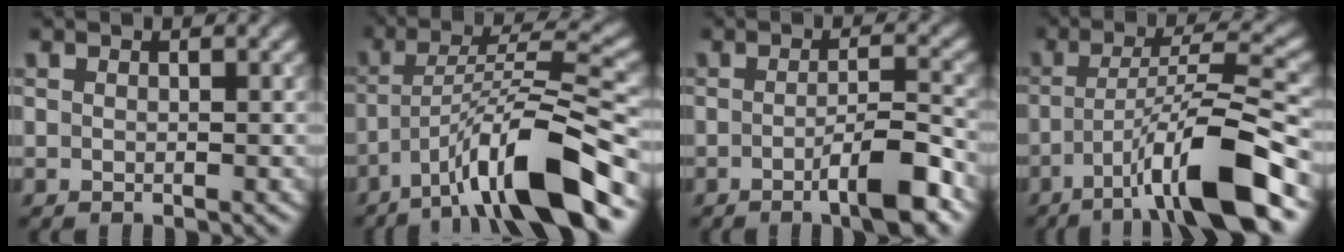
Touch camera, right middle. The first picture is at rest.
{"total": 10.6, "force": [-6.1, 1.9, 8.4], "torque": [-0.133, 0.016, -0.108]}
{"total": 5.0, "force": [-2.2, 0.9, 4.4], "torque": [-0.066, 0.003, -0.039]}
{"total": 9.9, "force": [-5.1, 1.6, 8.4], "torque": [-0.131, 0.013, -0.088]}